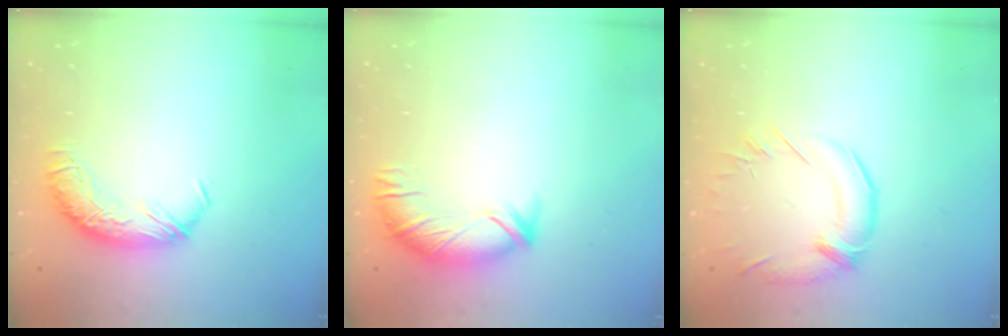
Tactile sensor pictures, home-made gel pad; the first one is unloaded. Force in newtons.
{"total": 3.3, "press": 3.0, "slide": 1.3}
{"total": 2.4, "press": 1.4, "slide": 1.9}